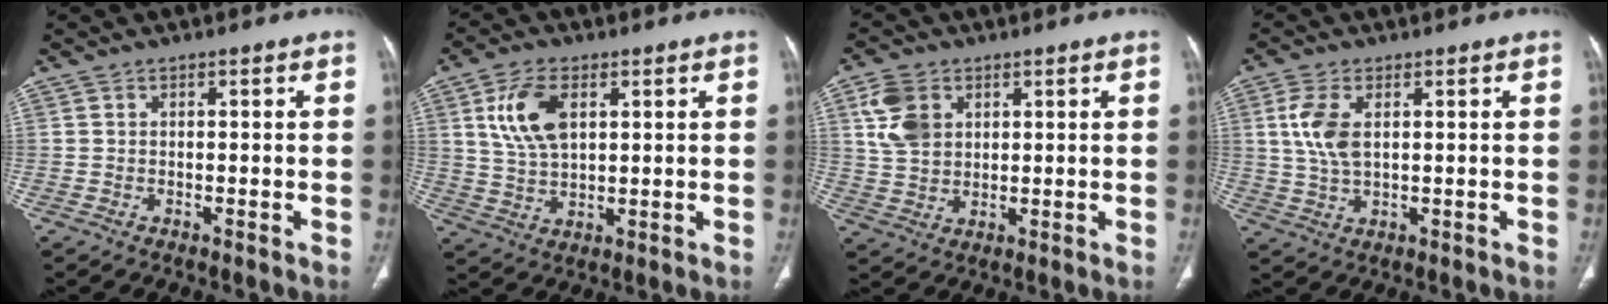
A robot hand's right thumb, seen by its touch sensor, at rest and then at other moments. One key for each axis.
{"total": 9.8, "fx": 3.3, "fy": 5.5, "fz": 7.5, "tx": -0.141, "ty": -0.007, "tz": 0.067}
{"total": 8.0, "fx": 2.9, "fy": 5.8, "fz": 4.8, "tx": -0.084, "ty": -0.004, "tz": 0.063}
{"total": 7.0, "fx": 1.7, "fy": 3.5, "fz": 5.8, "tx": -0.133, "ty": 0.000, "tz": 0.038}